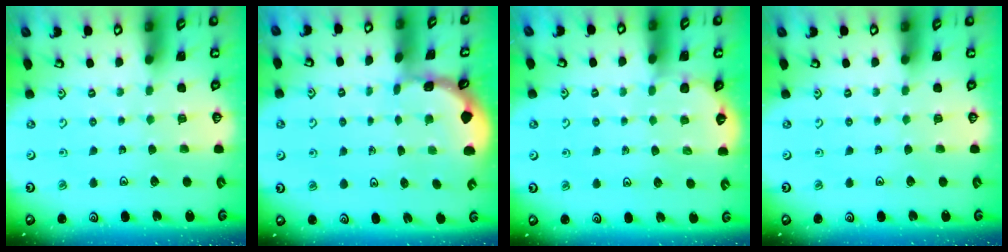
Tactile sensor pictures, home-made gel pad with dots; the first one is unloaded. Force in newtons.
{"total": 1.1, "press": 1.0, "slide": 0.1}
{"total": 3.0, "press": 2.9, "slide": 0.5}
{"total": 0.0}